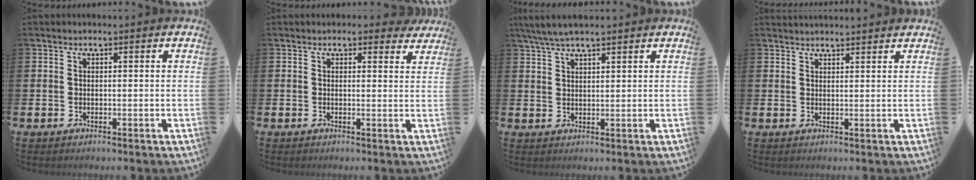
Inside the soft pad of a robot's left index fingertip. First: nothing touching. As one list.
[{"total": 1.7, "force": [1.5, 0.8, 0.3], "torque": [-0.002, -0.004, 0.025]}, {"total": 4.2, "force": [3.5, 0.7, 2.2], "torque": [-0.058, 0.000, 0.065]}, {"total": 2.0, "force": [2.0, 0.2, 0.0], "torque": [0.007, -0.010, 0.035]}]